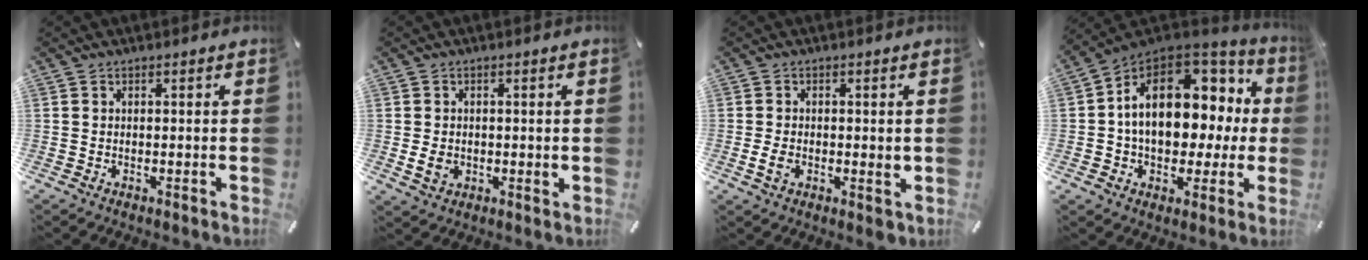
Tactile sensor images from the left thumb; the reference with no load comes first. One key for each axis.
{"total": 3.6, "fx": -0.3, "fy": 2.9, "fz": 2.2, "tx": -0.030, "ty": -0.004, "tz": -0.009}
{"total": 3.8, "fx": -0.5, "fy": 2.3, "fz": 3.0, "tx": -0.058, "ty": -0.004, "tz": -0.012}
{"total": 17.2, "fx": 2.6, "fy": 12.0, "fz": 12.1, "tx": -0.192, "ty": -0.012, "tz": 0.047}